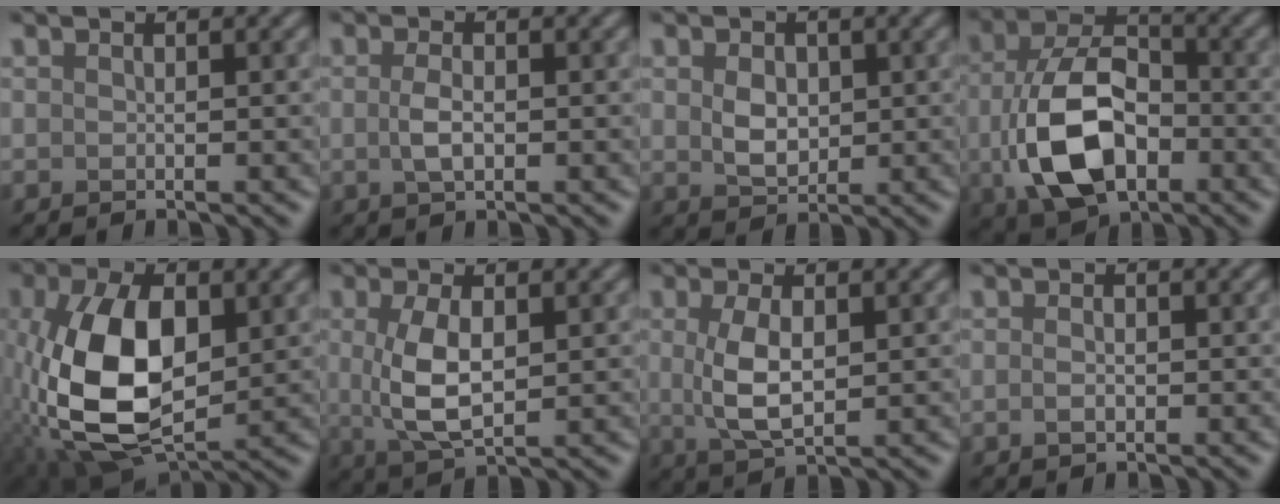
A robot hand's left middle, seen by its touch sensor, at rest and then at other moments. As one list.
[{"total": 1.8, "force": [-0.1, 0.8, 1.6], "torque": [-0.039, 0.000, -0.004]}, {"total": 2.5, "force": [0.4, 1.9, 1.6], "torque": [-0.037, 0.001, 0.009]}, {"total": 10.2, "force": [-2.0, 6.6, 7.6], "torque": [-0.172, -0.012, -0.032]}, {"total": 11.3, "force": [-0.7, 6.4, 9.3], "torque": [-0.200, 0.006, -0.015]}, {"total": 4.9, "force": [0.4, 2.3, 4.3], "torque": [-0.101, 0.002, 0.012]}, {"total": 4.1, "force": [0.4, 1.9, 3.6], "torque": [-0.085, 0.004, 0.011]}, {"total": 0.9, "force": [-0.2, 0.6, 0.6], "torque": [-0.017, 0.003, -0.006]}]